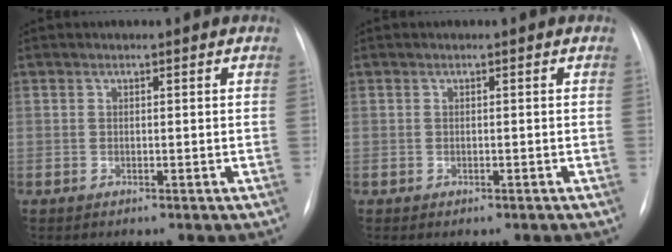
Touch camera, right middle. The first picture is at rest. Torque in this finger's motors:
{"motor_torque": [-0.27, -0.07, 0.02, 0.00]}